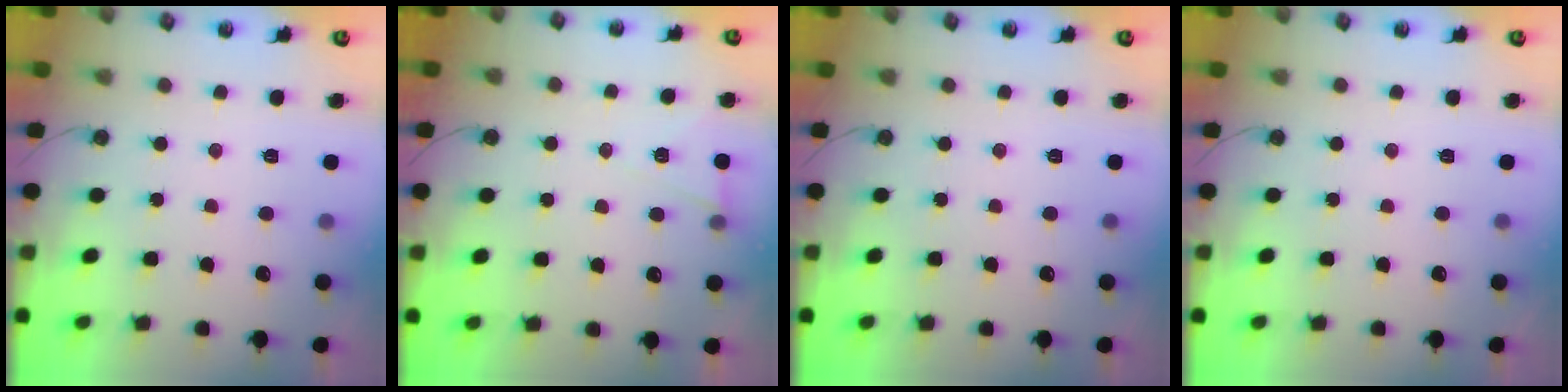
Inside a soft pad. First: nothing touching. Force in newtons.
{"total": 5.4, "press": 3.3, "slide": 4.2}
{"total": 0.0}
{"total": 0.0}